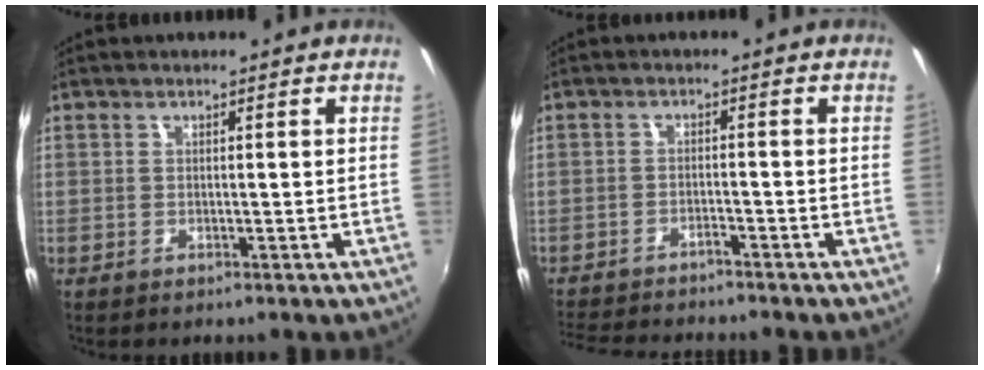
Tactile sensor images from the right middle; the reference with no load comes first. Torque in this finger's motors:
{"motor_torque": [1.05, -1.09, 0.07, 0.07]}